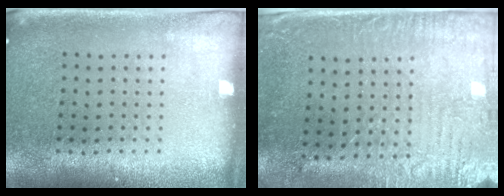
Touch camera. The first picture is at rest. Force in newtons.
{"total": 3.1, "press": 2.5, "slide": 1.8}